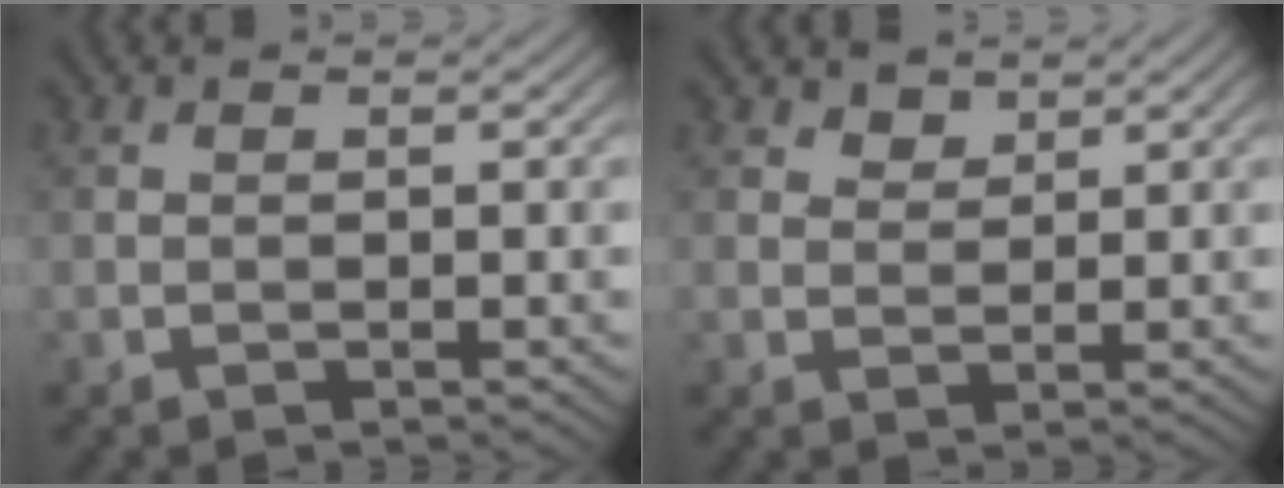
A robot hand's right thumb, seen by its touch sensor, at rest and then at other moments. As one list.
[{"total": 2.1, "force": [1.7, 1.1, 0.6], "torque": [-0.012, -0.003, 0.035]}]